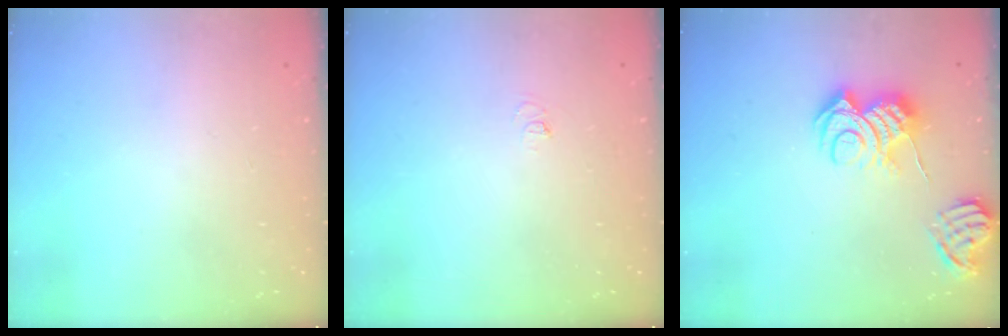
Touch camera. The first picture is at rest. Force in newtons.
{"total": 2.8, "press": 2.8, "slide": 0.3}
{"total": 9.3, "press": 9.2, "slide": 1.2}